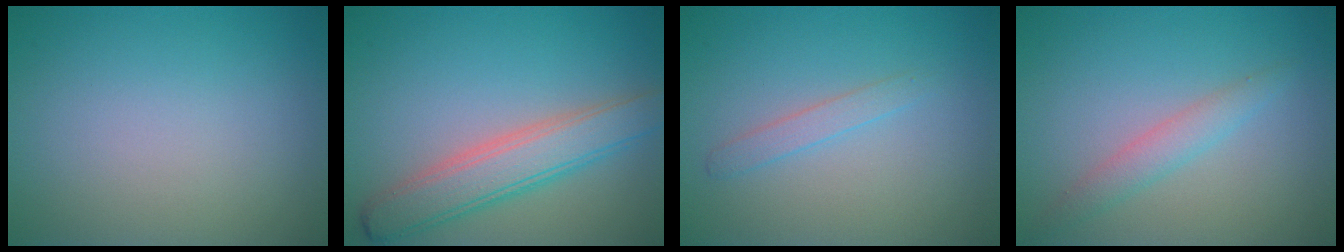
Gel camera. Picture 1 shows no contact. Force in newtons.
{"total": 4.8, "press": 4.8, "slide": 0.2}
{"total": 1.3, "press": 1.3, "slide": 0.0}
{"total": 2.0, "press": 2.0, "slide": 0.2}